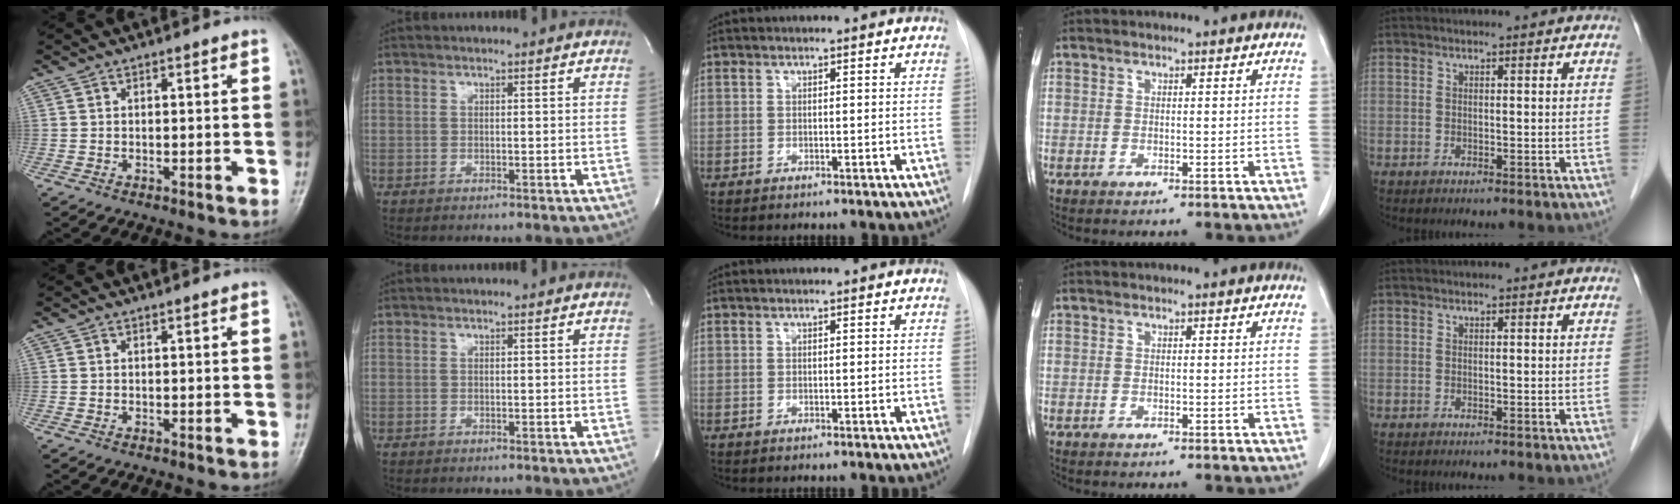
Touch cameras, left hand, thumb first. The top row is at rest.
{}